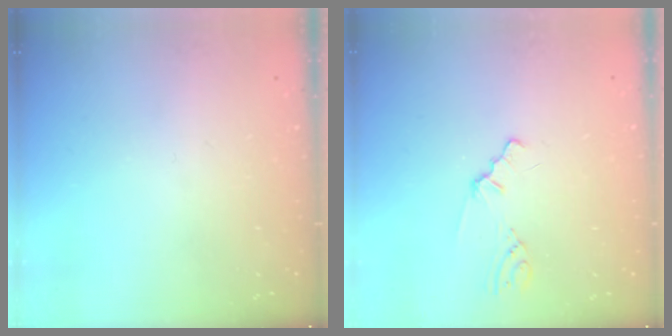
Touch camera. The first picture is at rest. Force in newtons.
{"total": 0.8, "press": 0.8, "slide": 0.2}